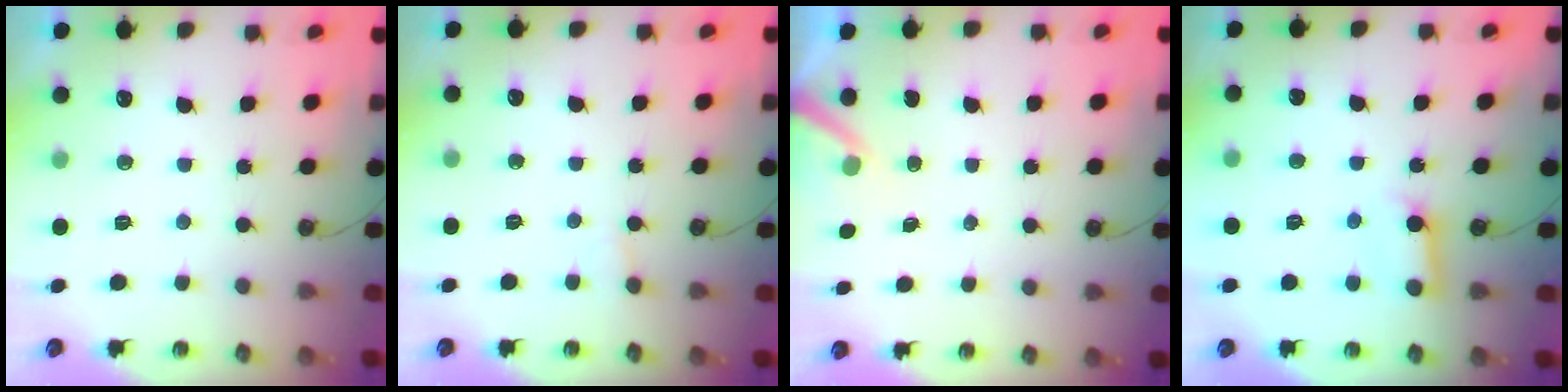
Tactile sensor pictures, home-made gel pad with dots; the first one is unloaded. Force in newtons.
{"total": 2.3, "press": 2.3, "slide": 0.1}
{"total": 4.3, "press": 4.3, "slide": 0.2}
{"total": 7.4, "press": 7.3, "slide": 0.9}